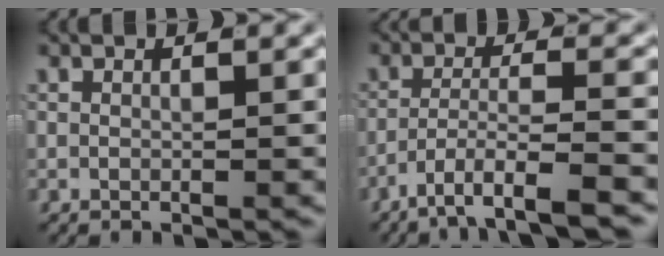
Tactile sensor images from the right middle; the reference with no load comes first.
{"total": 6.4, "force": [-4.7, 1.0, 4.3], "torque": [-0.069, -0.009, -0.070]}